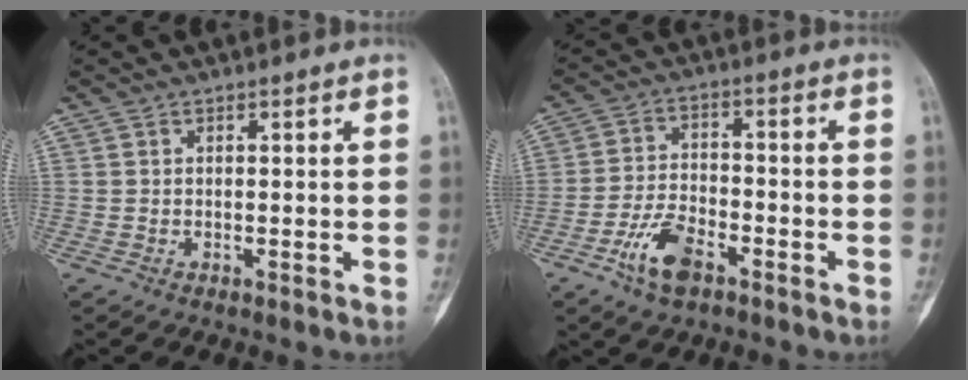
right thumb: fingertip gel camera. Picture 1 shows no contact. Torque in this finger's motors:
{"motor_torque": [1.52, 0.37, 0.64, -0.73, 0.02]}